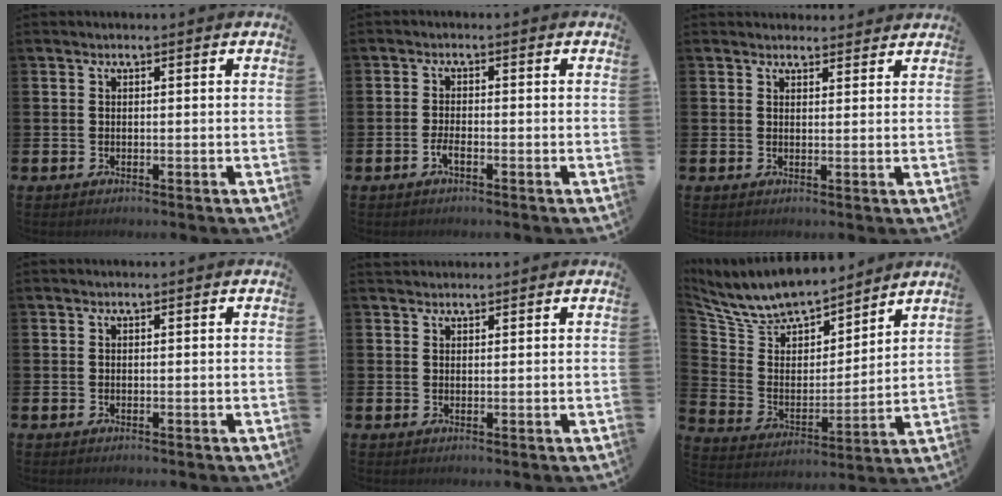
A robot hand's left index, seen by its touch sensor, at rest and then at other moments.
{"total": 1.6, "force": [-1.0, 0.4, 1.2], "torque": [-0.030, 0.002, -0.017]}
{"total": 2.2, "force": [2.1, 0.6, -0.2], "torque": [0.008, -0.008, 0.038]}
{"total": 0.0}
{"total": 1.4, "force": [1.3, 0.4, -0.1], "torque": [0.009, -0.002, 0.024]}
{"total": 9.5, "force": [9.1, 2.2, 1.6], "torque": [-0.090, -0.068, 0.161]}